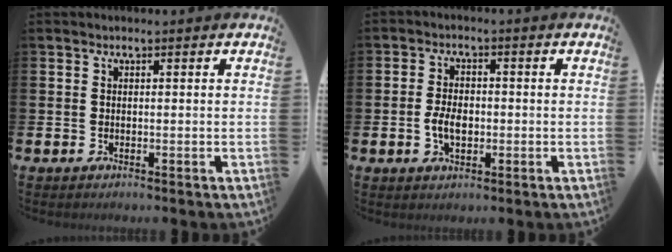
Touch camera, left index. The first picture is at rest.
{"total": 3.9, "force": [-0.6, 2.4, 3.0], "torque": [-0.050, -0.003, -0.017]}